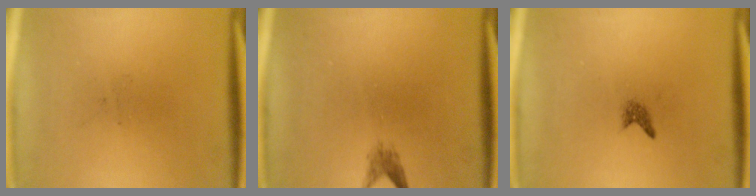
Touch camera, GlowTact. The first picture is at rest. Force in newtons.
{"total": 1.4}
{"total": 0.9}